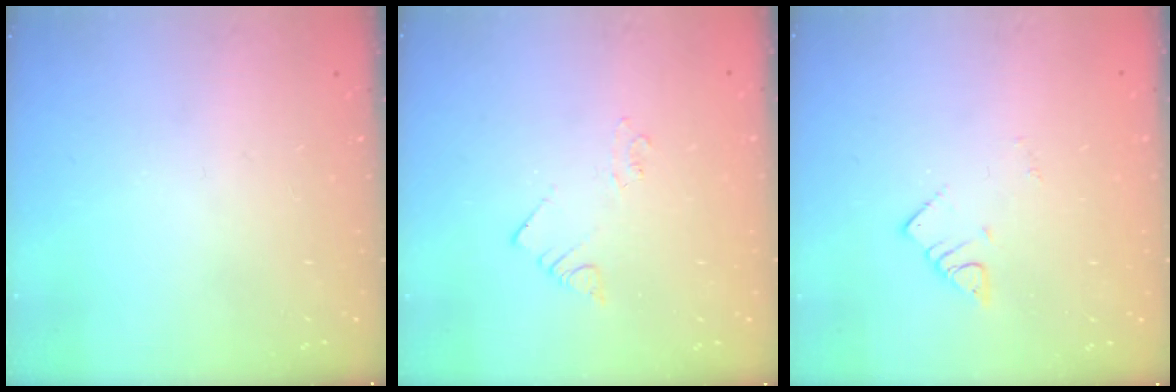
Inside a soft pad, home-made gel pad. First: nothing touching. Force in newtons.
{"total": 1.9, "press": 1.9, "slide": 0.1}
{"total": 2.4, "press": 2.4, "slide": 0.1}